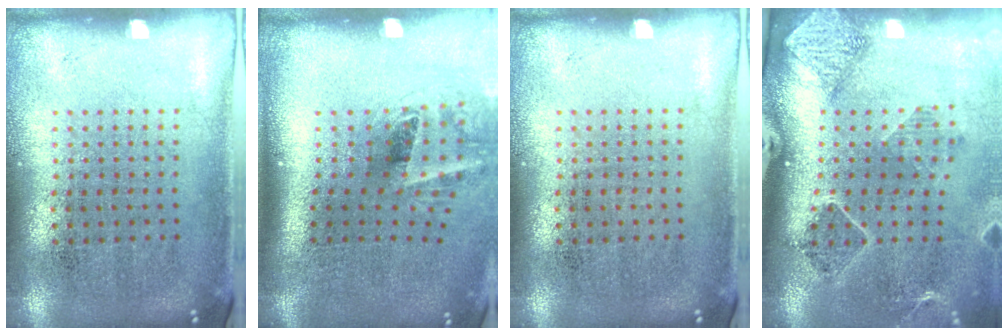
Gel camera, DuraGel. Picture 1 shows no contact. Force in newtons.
{"total": 2.1, "press": 1.3, "slide": 1.6}
{"total": 0.0}
{"total": 1.7, "press": 1.6, "slide": 0.4}